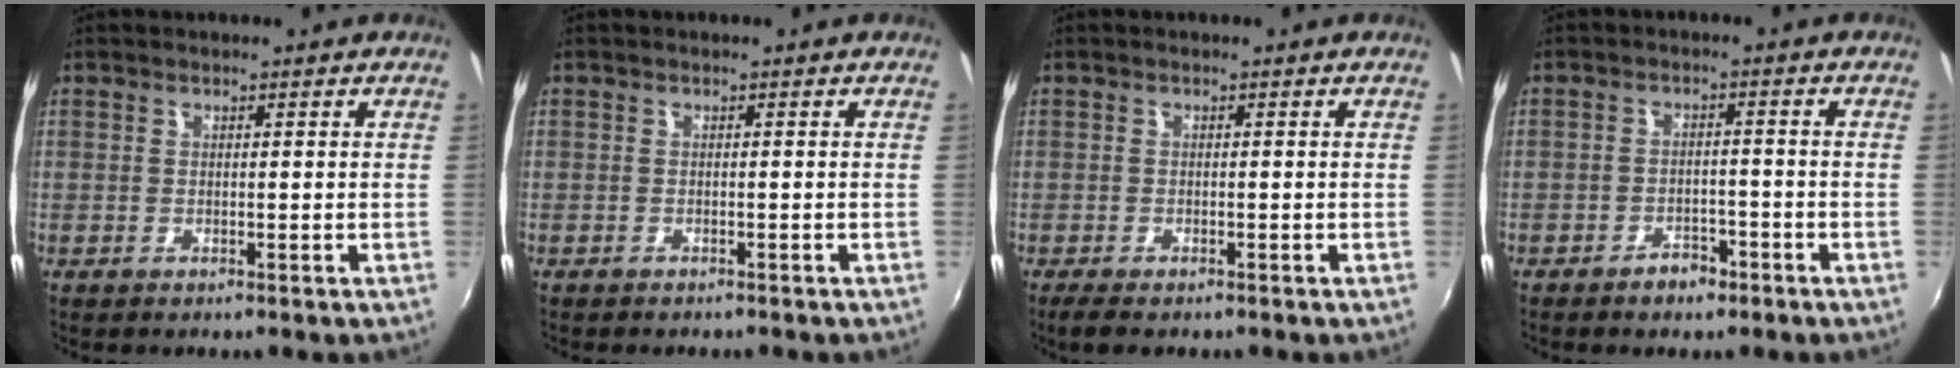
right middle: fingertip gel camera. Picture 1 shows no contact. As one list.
[{"total": 1.1, "force": [-1.0, 0.3, 0.3], "torque": [-0.010, -0.003, -0.014]}, {"total": 3.2, "force": [-2.4, 1.0, 1.9], "torque": [-0.042, -0.014, -0.041]}, {"total": 3.6, "force": [-2.7, 1.9, 1.5], "torque": [-0.034, 0.006, -0.034]}]